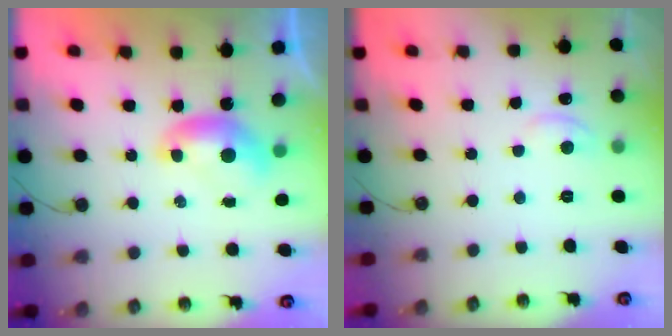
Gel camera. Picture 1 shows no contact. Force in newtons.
{"total": 1.5, "press": 1.4, "slide": 0.6}